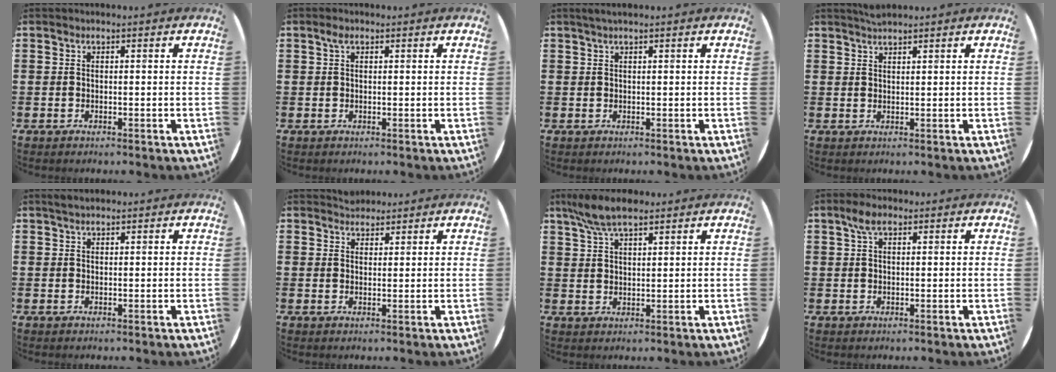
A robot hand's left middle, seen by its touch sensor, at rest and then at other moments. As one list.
[{"total": 1.2, "force": [0.5, 0.6, 0.8], "torque": [-0.010, 0.002, 0.007]}, {"total": 0.8, "force": [0.5, -0.1, 0.6], "torque": [-0.011, 0.002, 0.009]}, {"total": 1.5, "force": [1.5, 0.0, 0.3], "torque": [-0.007, 0.001, 0.029]}, {"total": 1.1, "force": [1.0, 0.2, 0.5], "torque": [-0.012, 0.003, 0.018]}, {"total": 1.9, "force": [1.8, 0.6, -0.1], "torque": [0.007, 0.003, 0.034]}, {"total": 6.2, "force": [4.9, 1.8, 3.4], "torque": [-0.078, -0.003, 0.091]}, {"total": 3.1, "force": [1.8, 1.4, 2.0], "torque": [-0.038, 0.005, 0.031]}]